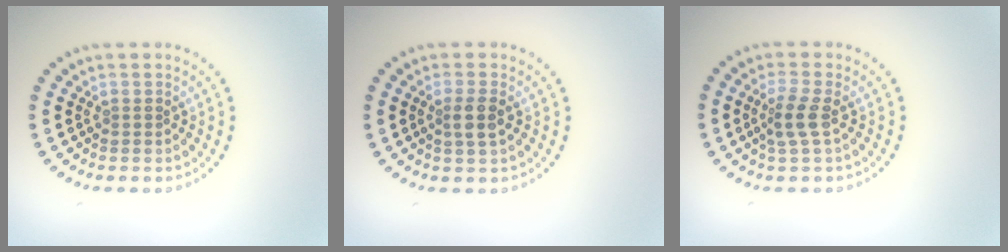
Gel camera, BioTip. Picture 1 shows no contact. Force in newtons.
{"total": 1.9, "press": 1.7, "slide": 0.9}
{"total": 2.2, "press": 2.0, "slide": 1.0}